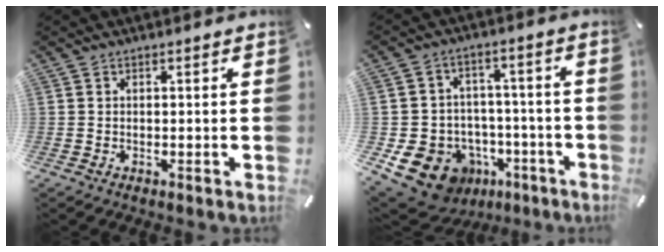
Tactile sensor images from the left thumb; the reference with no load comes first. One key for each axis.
{"total": 14.1, "fx": -6.3, "fy": 11.4, "fz": 5.5, "tx": -0.094, "ty": 0.033, "tz": -0.096}